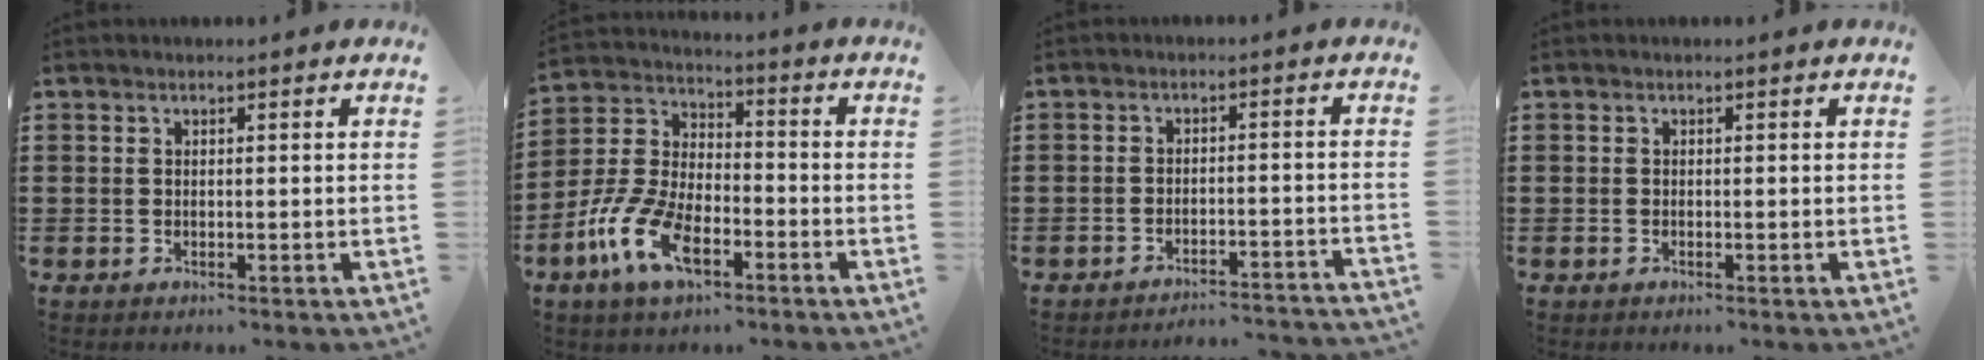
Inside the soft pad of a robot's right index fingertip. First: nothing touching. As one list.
[{"total": 10.6, "force": [-5.3, 5.2, 7.6], "torque": [-0.194, -0.005, -0.107]}, {"total": 3.0, "force": [-3.0, -0.2, 0.5], "torque": [-0.011, -0.001, -0.063]}, {"total": 0.0}]